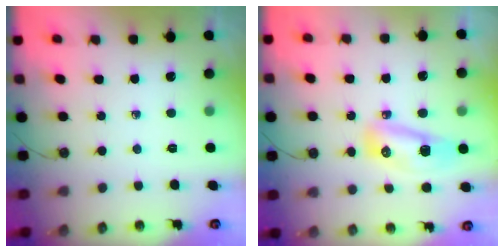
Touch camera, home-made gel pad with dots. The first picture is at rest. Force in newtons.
{"total": 16.0, "press": 12.2, "slide": 10.3}